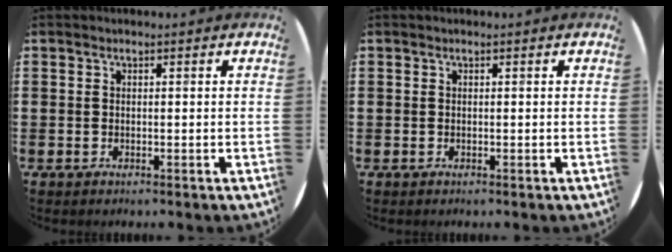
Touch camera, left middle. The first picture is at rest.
{"total": 0.0}